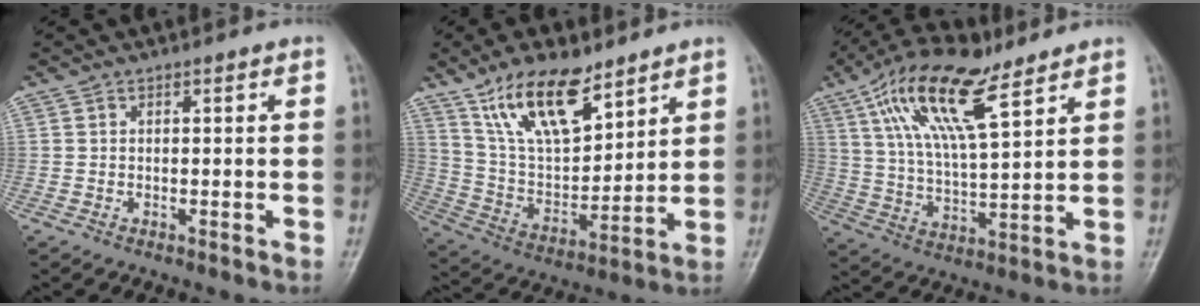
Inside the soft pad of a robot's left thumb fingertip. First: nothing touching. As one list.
[{"total": 16.2, "force": [10.6, 6.8, 10.1], "torque": [-0.145, -0.052, 0.207]}, {"total": 16.7, "force": [9.1, 6.1, 12.6], "torque": [-0.221, -0.019, 0.169]}]